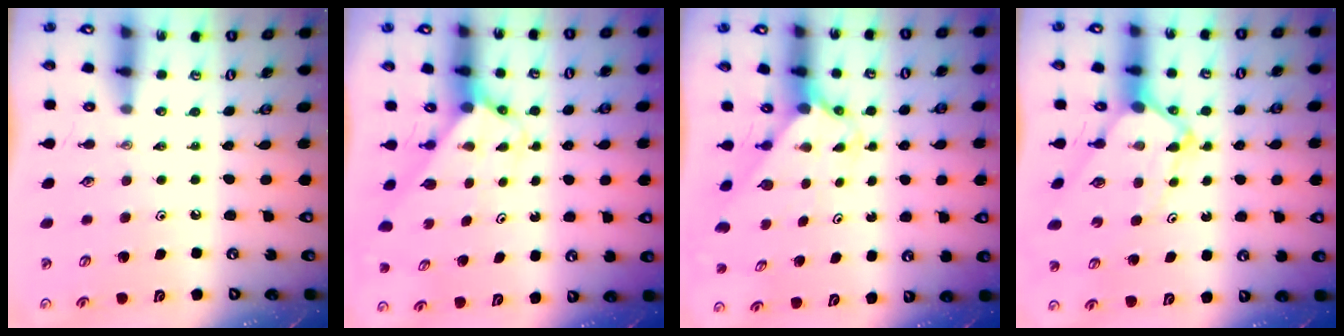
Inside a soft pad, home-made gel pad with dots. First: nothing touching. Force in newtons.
{"total": 2.2, "press": 2.2, "slide": 0.1}
{"total": 2.0, "press": 2.0, "slide": 0.2}
{"total": 5.6, "press": 5.6, "slide": 0.6}